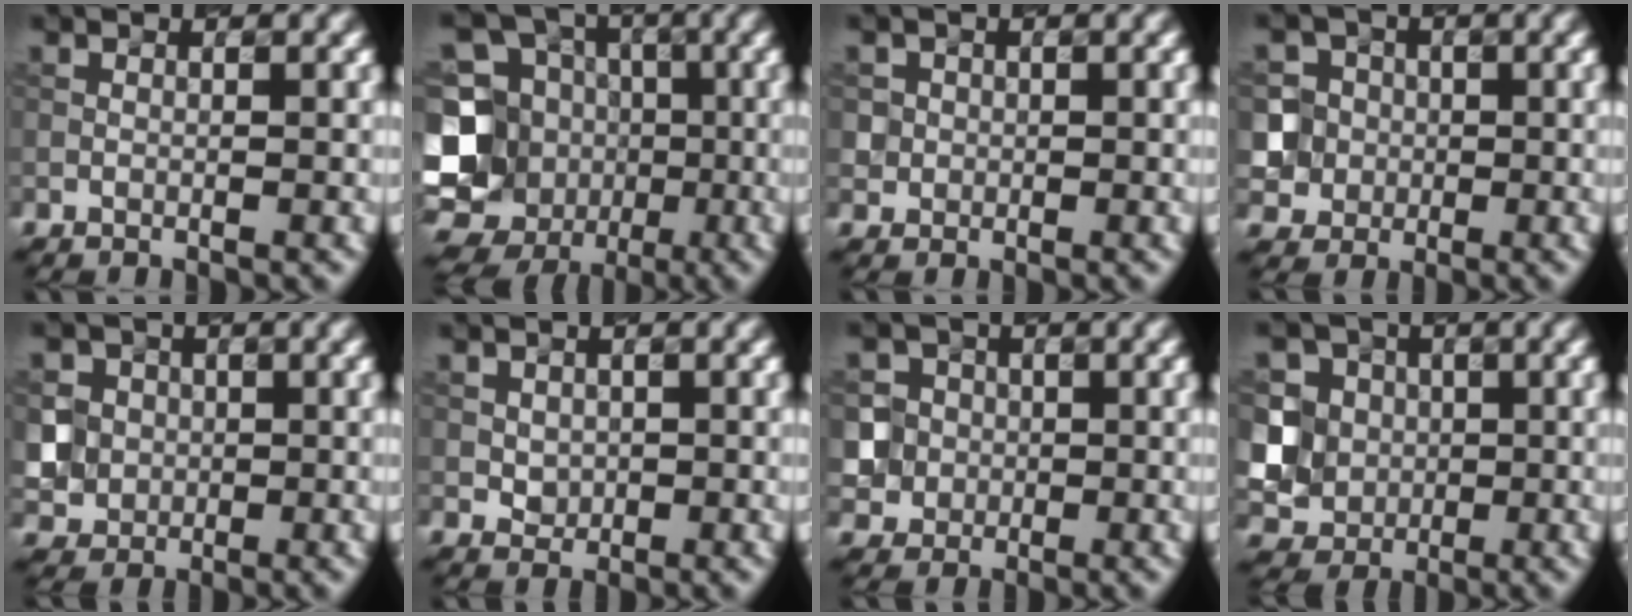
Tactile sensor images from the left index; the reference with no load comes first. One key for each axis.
{"total": 14.5, "fx": -3.6, "fy": 13.0, "fz": 5.2, "tx": -0.130, "ty": 0.008, "tz": -0.054}
{"total": 1.7, "fx": 0.3, "fy": 1.7, "fz": 0.3, "tx": 0.001, "ty": -0.004, "tz": 0.019}
{"total": 7.2, "fx": -1.3, "fy": 6.9, "fz": 1.6, "tx": -0.034, "ty": 0.011, "tz": -0.037}
{"total": 4.7, "fx": 0.2, "fy": 4.5, "fz": 1.3, "tx": -0.025, "ty": 0.013, "tz": 0.001}
{"total": 1.4, "fx": 0.2, "fy": 1.2, "fz": 0.6, "tx": -0.013, "ty": -0.003, "tz": 0.005}
{"total": 6.1, "fx": -1.0, "fy": 5.9, "fz": 1.3, "tx": -0.020, "ty": 0.013, "tz": -0.028}
{"total": 8.3, "fx": 0.5, "fy": 7.7, "fz": 3.2, "tx": -0.091, "ty": 0.033, "tz": -0.018}